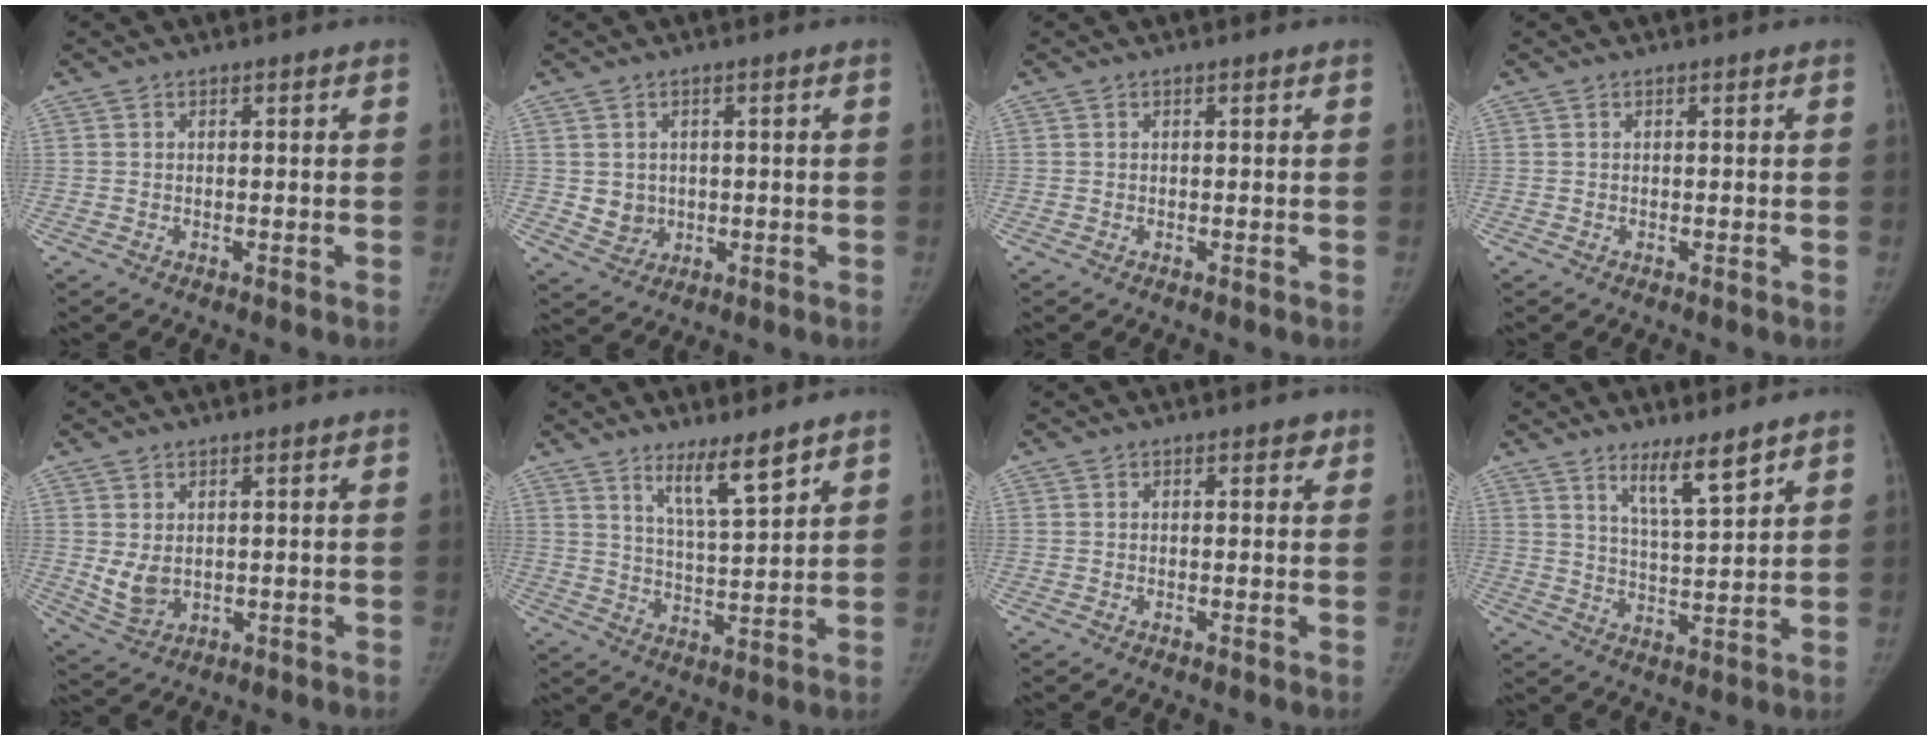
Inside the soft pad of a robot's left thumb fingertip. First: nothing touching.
{"total": 3.8, "force": [0.2, 3.5, 1.4], "torque": [-0.008, -0.002, 0.013]}
{"total": 0.0}
{"total": 0.0}
{"total": 4.9, "force": [0.5, 3.5, 3.4], "torque": [-0.055, -0.012, 0.025]}
{"total": 8.0, "force": [5.8, 1.0, 5.5], "torque": [-0.090, -0.050, 0.107]}
{"total": 1.3, "force": [0.8, 0.8, 0.7], "torque": [0.004, -0.002, 0.004]}
{"total": 7.4, "force": [5.4, 0.9, 5.0], "torque": [-0.081, -0.048, 0.098]}